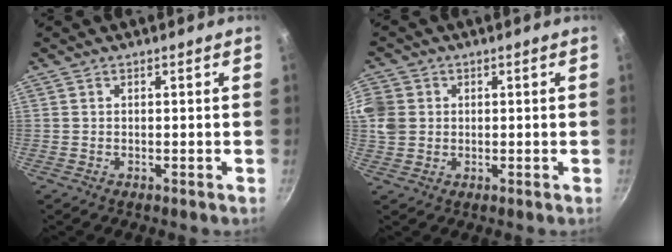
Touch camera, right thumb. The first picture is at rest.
{"total": 8.0, "force": [1.1, 7.0, 3.8], "torque": [-0.081, 0.003, 0.014]}